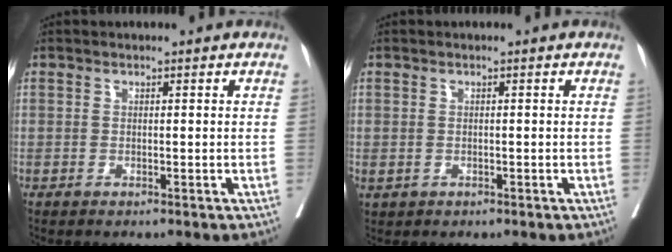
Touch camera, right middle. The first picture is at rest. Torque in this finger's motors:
{"motor_torque": [0.16, -0.11, 0.31, 0.21]}